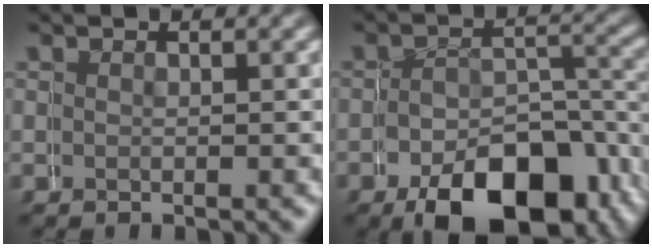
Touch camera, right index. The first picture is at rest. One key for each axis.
{"total": 8.8, "fx": -4.9, "fy": 4.9, "fz": 5.5, "tx": -0.072, "ty": -0.018, "tz": -0.072}